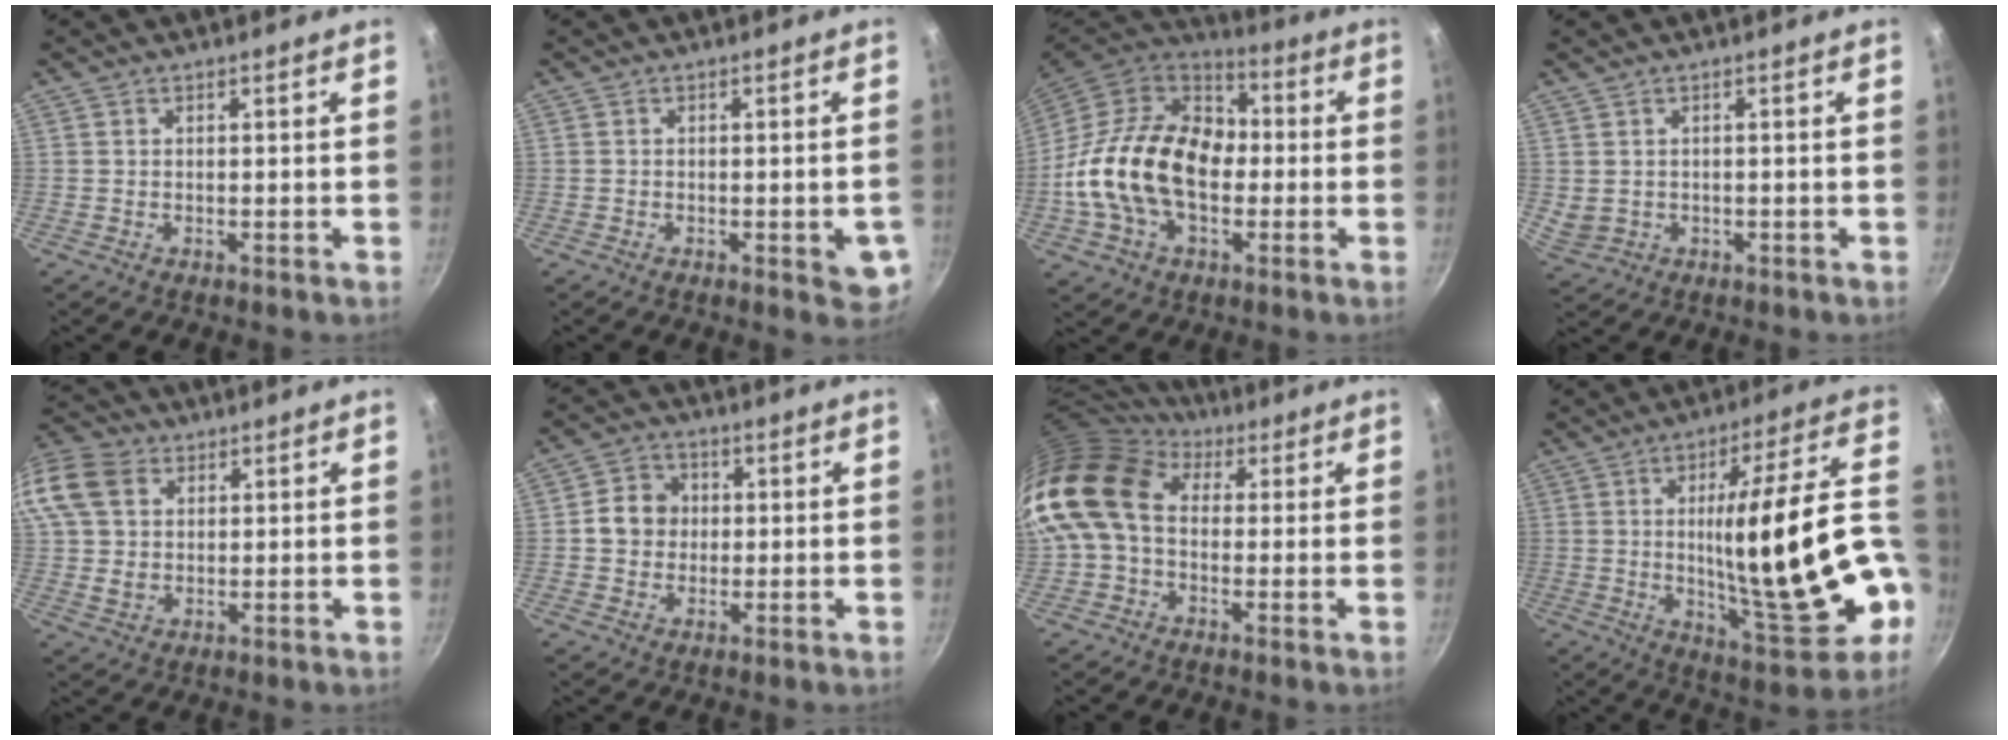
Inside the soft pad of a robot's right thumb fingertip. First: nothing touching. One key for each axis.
{"total": 4.9, "fx": -1.4, "fy": 1.9, "fz": 4.3, "tx": -0.041, "ty": -0.004, "tz": -0.019}
{"total": 23.3, "fx": -2.1, "fy": 16.0, "fz": 16.8, "tx": -0.275, "ty": 0.040, "tz": -0.047}
{"total": 2.8, "fx": 0.0, "fy": 2.4, "fz": 1.6, "tx": -0.028, "ty": 0.004, "tz": 0.014}
{"total": 18.0, "fx": 5.8, "fy": 13.6, "fz": 10.2, "tx": -0.235, "ty": 0.024, "tz": 0.104}
{"total": 6.5, "fx": 0.4, "fy": 5.9, "fz": 2.8, "tx": -0.018, "ty": 0.009, "tz": -0.006}
{"total": 14.1, "fx": 1.9, "fy": 10.7, "fz": 9.0, "tx": -0.161, "ty": 0.022, "tz": 0.014}
{"total": 26.7, "fx": -2.9, "fy": 7.8, "fz": 25.4, "tx": -0.351, "ty": 0.022, "tz": -0.015}